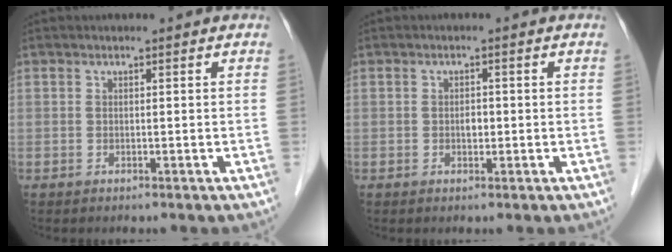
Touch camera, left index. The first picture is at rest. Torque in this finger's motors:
{"motor_torque": [0.05, 0.04, 0.01, 0.00]}